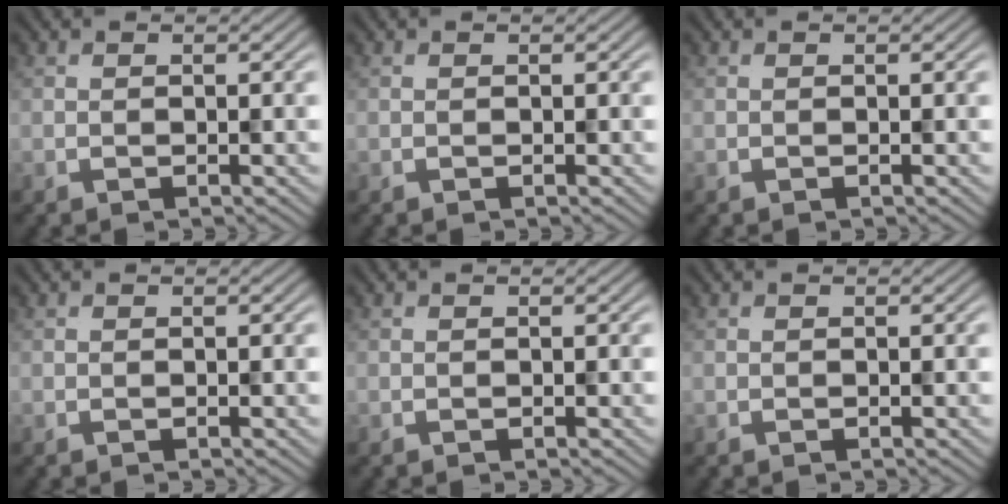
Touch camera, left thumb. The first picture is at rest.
{"total": 0.0}
{"total": 0.0}
{"total": 0.0}
{"total": 0.0}
{"total": 0.0}